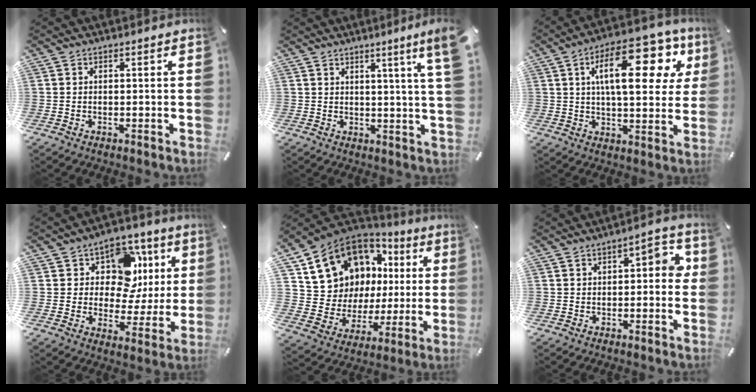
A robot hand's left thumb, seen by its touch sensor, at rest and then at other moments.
{"total": 7.5, "force": [4.2, -0.6, 6.2], "torque": [-0.094, -0.023, 0.062]}
{"total": 21.3, "force": [7.8, 9.2, 17.5], "torque": [-0.275, -0.015, 0.122]}
{"total": 12.9, "force": [4.5, 9.8, 7.0], "torque": [-0.096, -0.025, 0.084]}
{"total": 14.7, "force": [7.8, 11.5, 4.5], "torque": [-0.099, -0.062, 0.165]}
{"total": 5.8, "force": [0.1, 2.9, 5.1], "torque": [-0.063, 0.005, -0.008]}